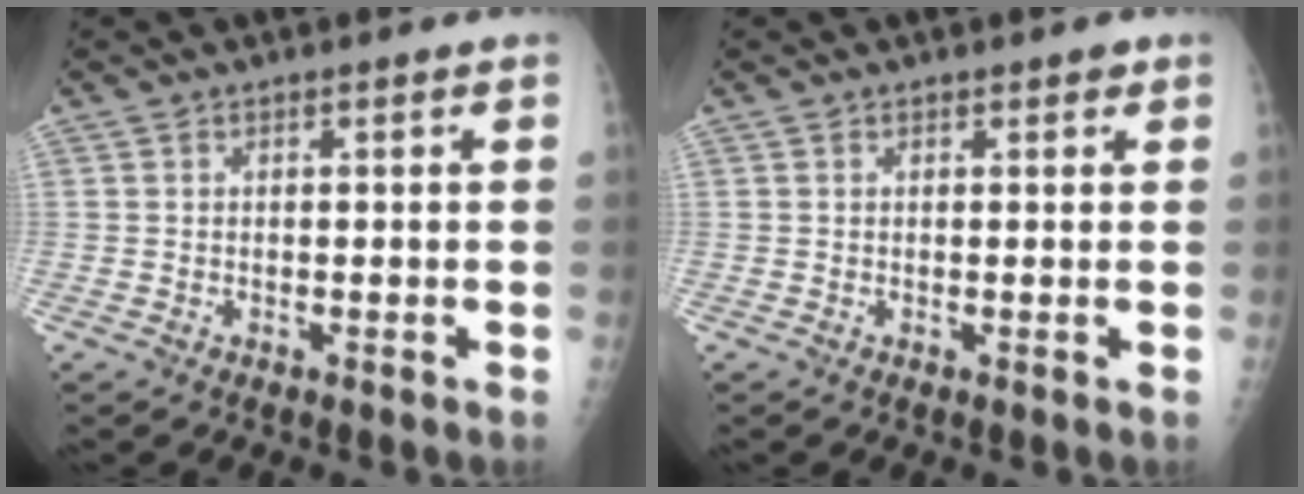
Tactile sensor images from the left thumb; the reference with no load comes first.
{"total": 0.8, "force": [0.5, 0.4, 0.5], "torque": [0.001, -0.001, 0.004]}